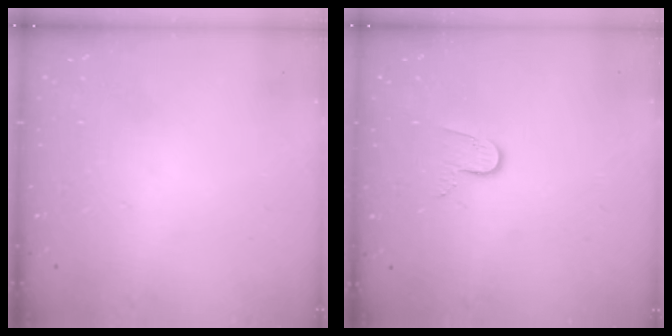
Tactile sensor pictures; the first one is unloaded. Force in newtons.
{"total": 6.0, "press": 6.0, "slide": 0.5}